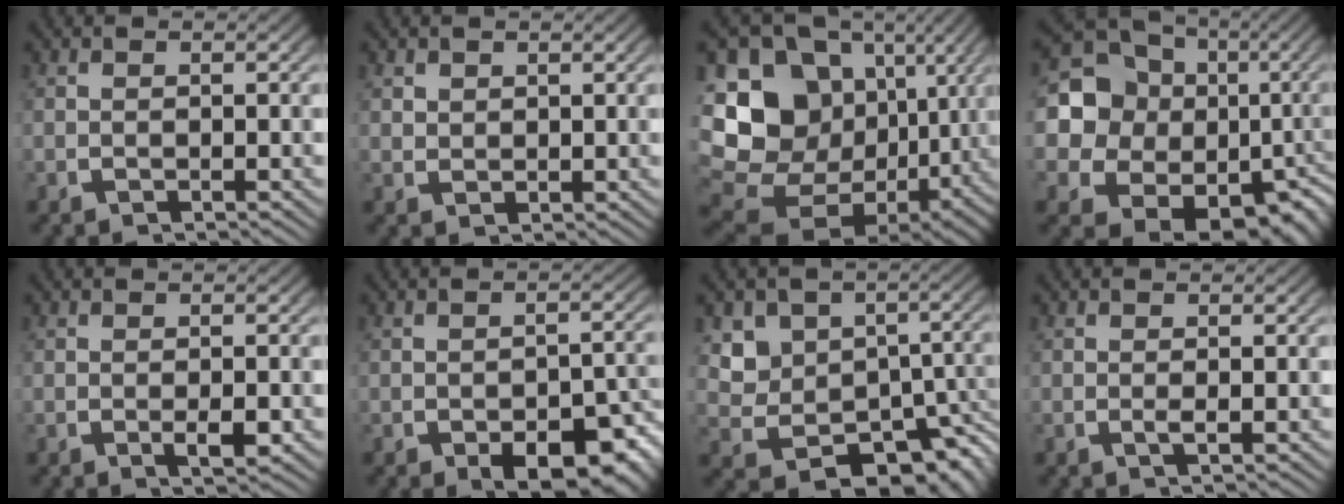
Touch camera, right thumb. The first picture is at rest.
{"total": 1.2, "force": [0.9, 0.8, 0.3], "torque": [-0.002, -0.007, 0.026]}
{"total": 20.5, "force": [-0.8, 15.9, 12.8], "torque": [-0.258, -0.055, 0.004]}
{"total": 18.5, "force": [-1.0, 15.1, 10.7], "torque": [-0.232, -0.063, -0.005]}
{"total": 1.7, "force": [-0.4, 0.7, 1.5], "torque": [-0.021, 0.001, -0.008]}
{"total": 6.2, "force": [-2.8, 3.2, 4.5], "torque": [-0.066, -0.031, -0.026]}
{"total": 12.3, "force": [-3.8, 9.3, 6.9], "torque": [-0.142, -0.062, -0.033]}
{"total": 0.8, "force": [0.0, 0.2, 0.7], "torque": [-0.013, 0.001, -0.001]}